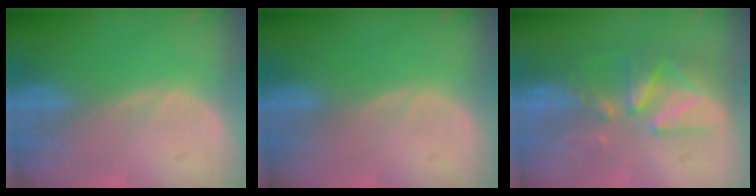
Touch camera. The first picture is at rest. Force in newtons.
{"total": 0.0}
{"total": 8.8, "press": 7.8, "slide": 4.1}